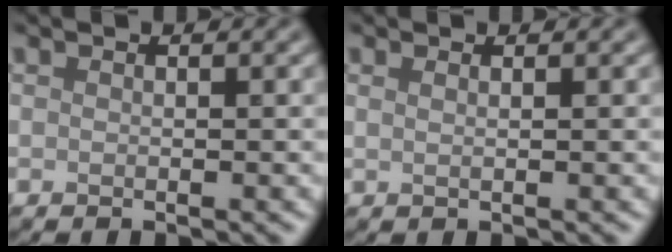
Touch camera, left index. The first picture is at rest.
{"total": 1.2, "force": [0.7, 0.6, 0.9], "torque": [-0.006, -0.003, 0.000]}